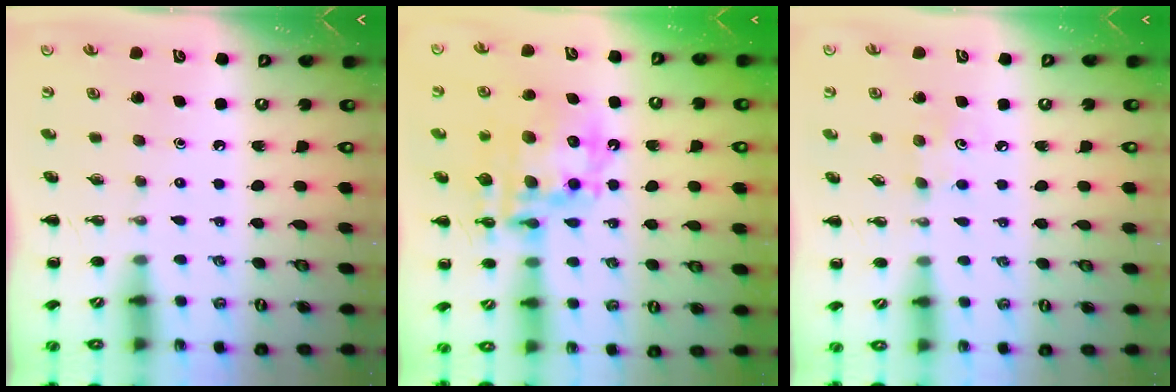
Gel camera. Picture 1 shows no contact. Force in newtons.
{"total": 17.5, "press": 17.1, "slide": 3.9}
{"total": 4.0, "press": 3.9, "slide": 0.9}